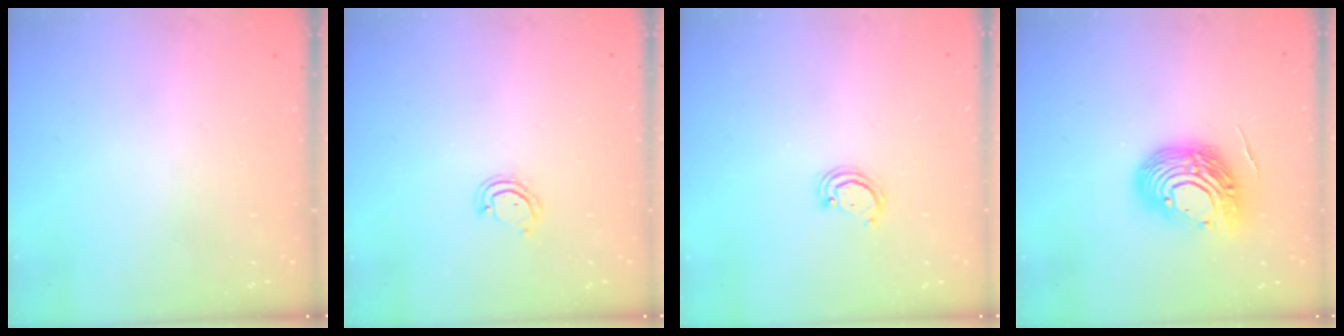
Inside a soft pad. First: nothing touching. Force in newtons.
{"total": 4.0, "press": 4.0, "slide": 0.3}
{"total": 2.6, "press": 2.6, "slide": 0.3}
{"total": 15.1, "press": 15.0, "slide": 2.0}